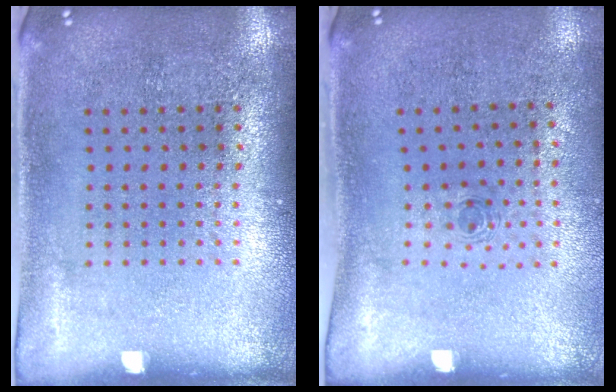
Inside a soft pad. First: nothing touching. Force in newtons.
{"total": 0.6, "press": 0.3, "slide": 0.5}